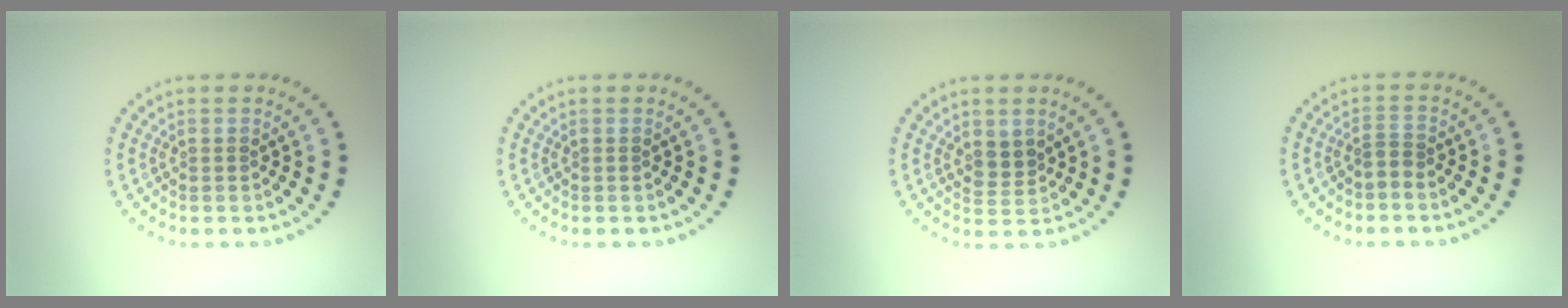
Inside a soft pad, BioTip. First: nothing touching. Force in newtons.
{"total": 0.0}
{"total": 1.9, "press": 1.6, "slide": 1.1}
{"total": 1.1, "press": 0.7, "slide": 0.9}